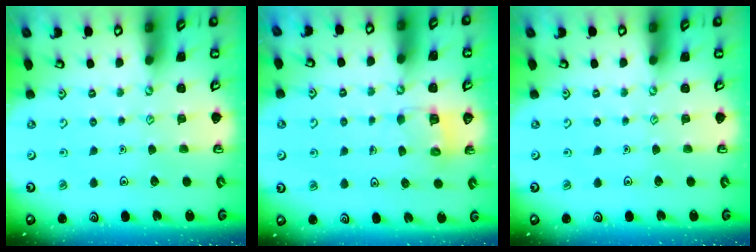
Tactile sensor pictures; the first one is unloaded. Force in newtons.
{"total": 5.0, "press": 5.0, "slide": 0.3}
{"total": 0.0}